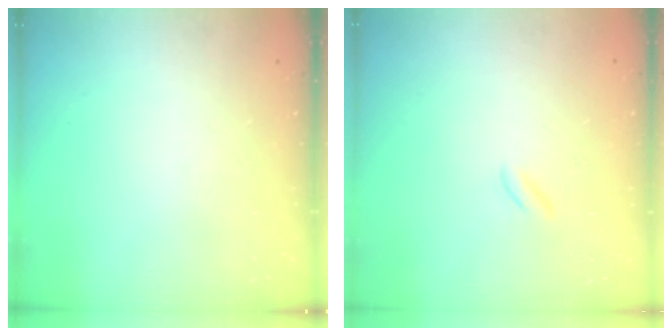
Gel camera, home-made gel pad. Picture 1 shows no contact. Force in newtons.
{"total": 0.7, "press": 0.3, "slide": 0.6}